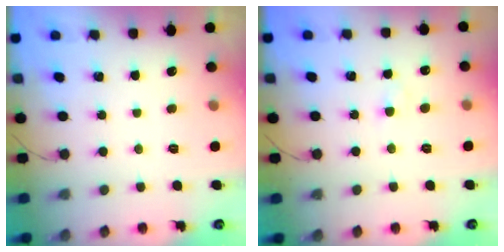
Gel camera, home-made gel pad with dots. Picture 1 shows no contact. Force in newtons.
{"total": 1.6, "press": 1.4, "slide": 0.8}